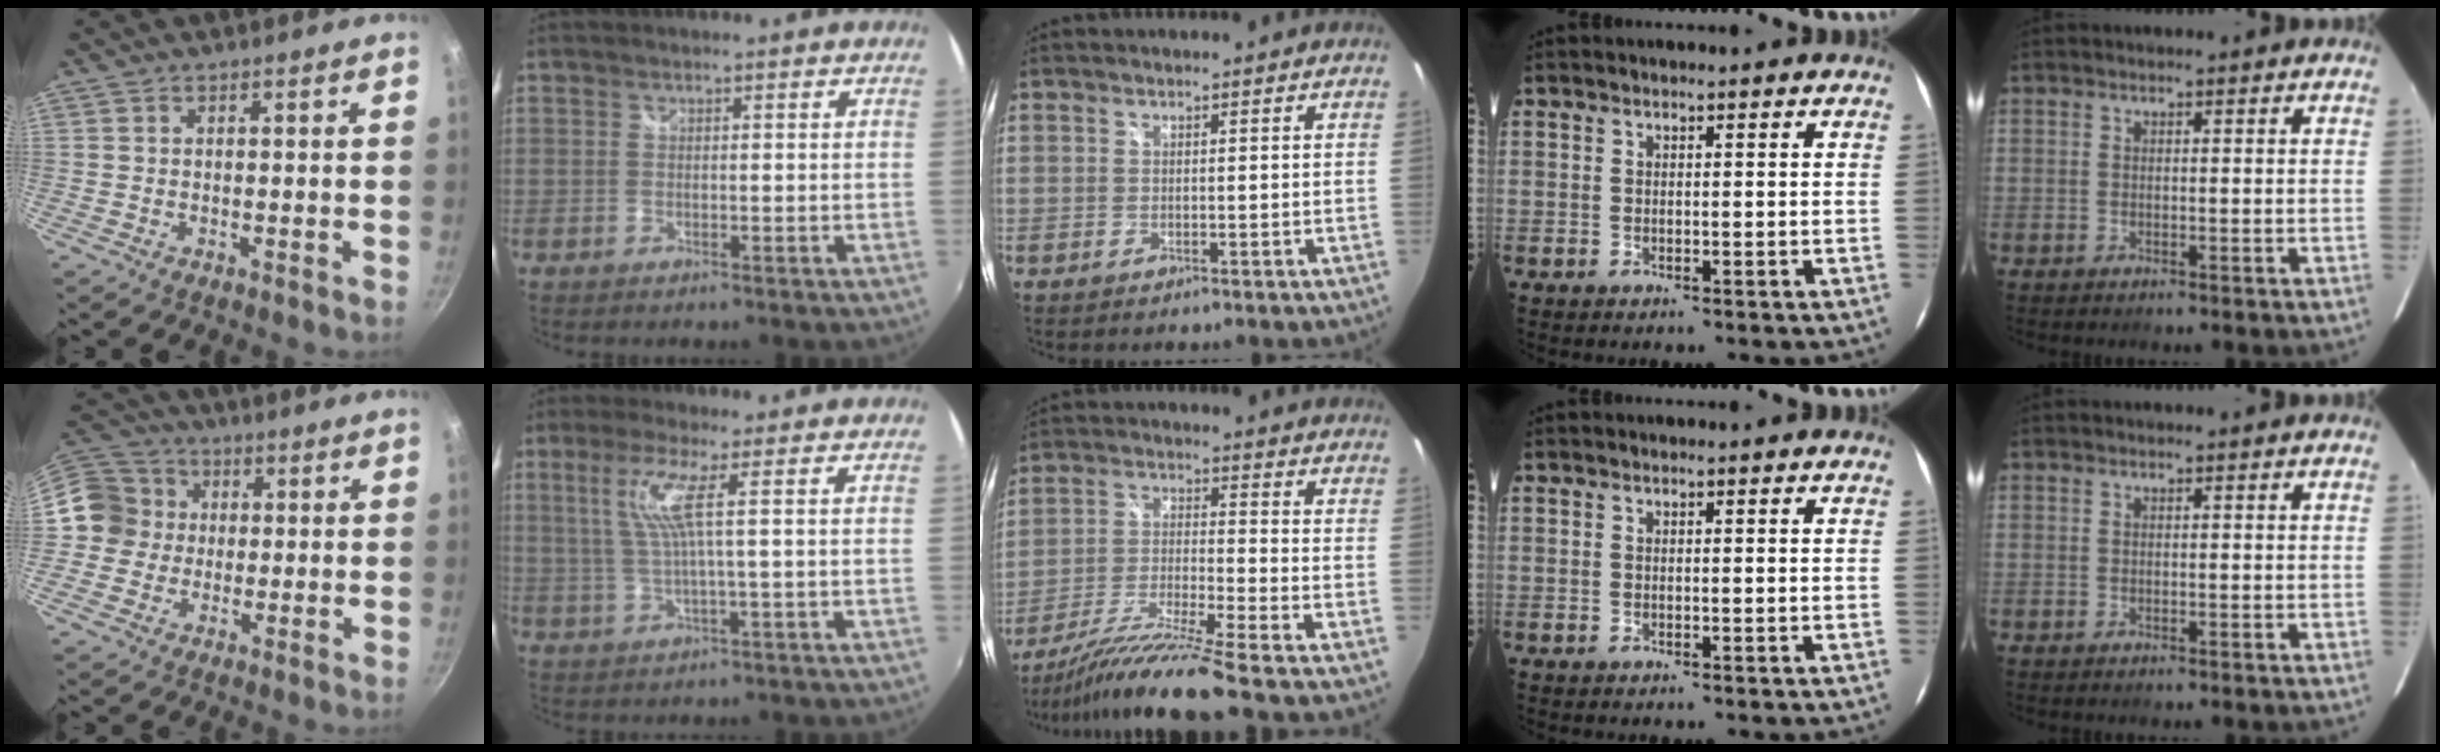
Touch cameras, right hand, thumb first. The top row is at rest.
{"thumb": {"total": 10.6, "force": [0.3, 10.1, 3.3], "torque": [-0.028, 0.027, -0.016]}, "index": {"total": 5.8, "force": [1.5, -0.8, 5.6], "torque": [-0.105, 0.000, 0.039]}, "middle": {"total": 13.1, "force": [-10.7, -2.4, 7.1], "torque": [-0.144, -0.023, -0.196]}}